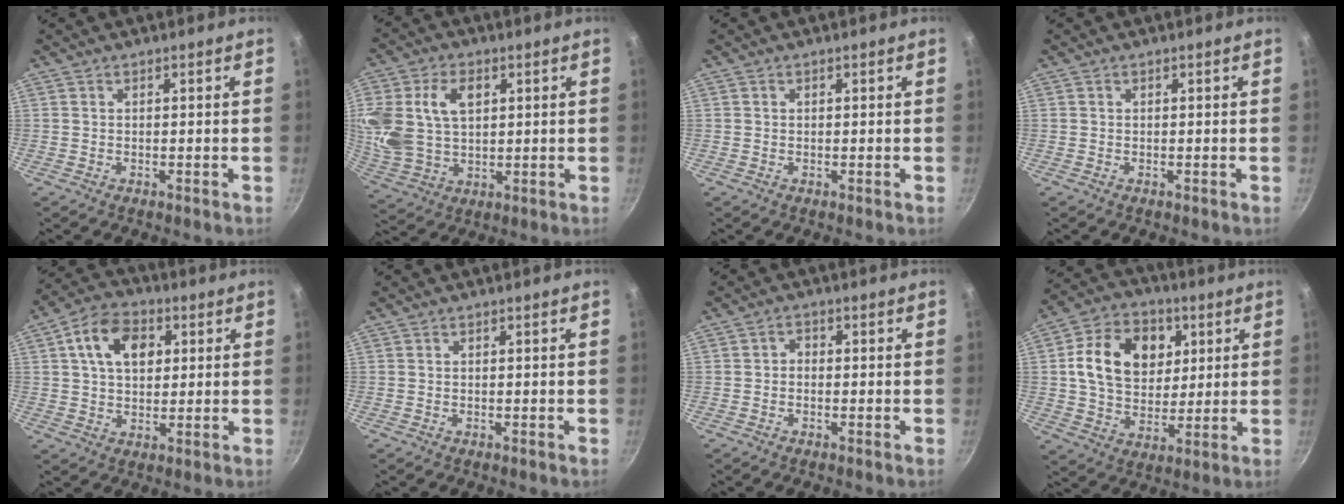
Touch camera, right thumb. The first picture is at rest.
{"total": 17.1, "force": [4.5, 11.9, 11.5], "torque": [-0.247, 0.001, 0.093]}
{"total": 0.0}
{"total": 0.0}
{"total": 11.3, "force": [3.2, 7.7, 7.6], "torque": [-0.113, 0.007, 0.043]}
{"total": 0.0}
{"total": 1.6, "force": [-0.4, 1.3, 0.8], "torque": [-0.011, 0.010, -0.011]}
{"total": 16.3, "force": [4.1, 12.2, 10.0], "torque": [-0.142, 0.000, 0.063]}